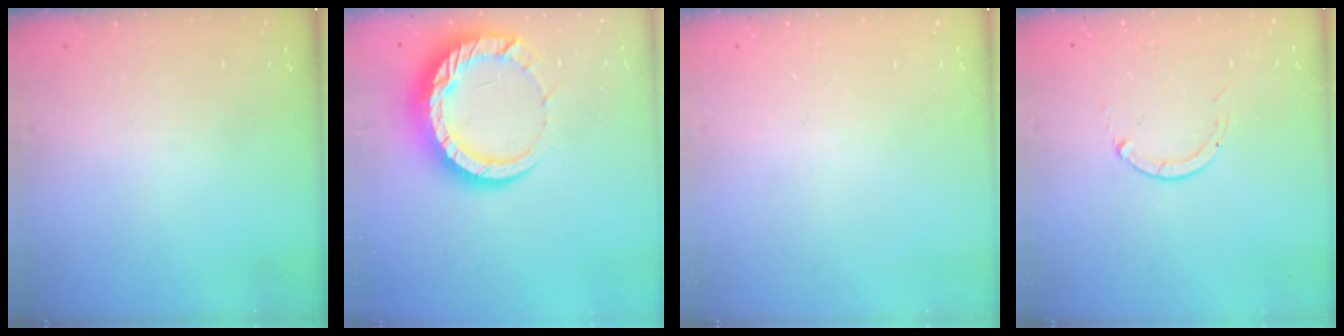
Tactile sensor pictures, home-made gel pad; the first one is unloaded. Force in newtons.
{"total": 14.0, "press": 14.0, "slide": 1.2}
{"total": 0.0}
{"total": 0.0}